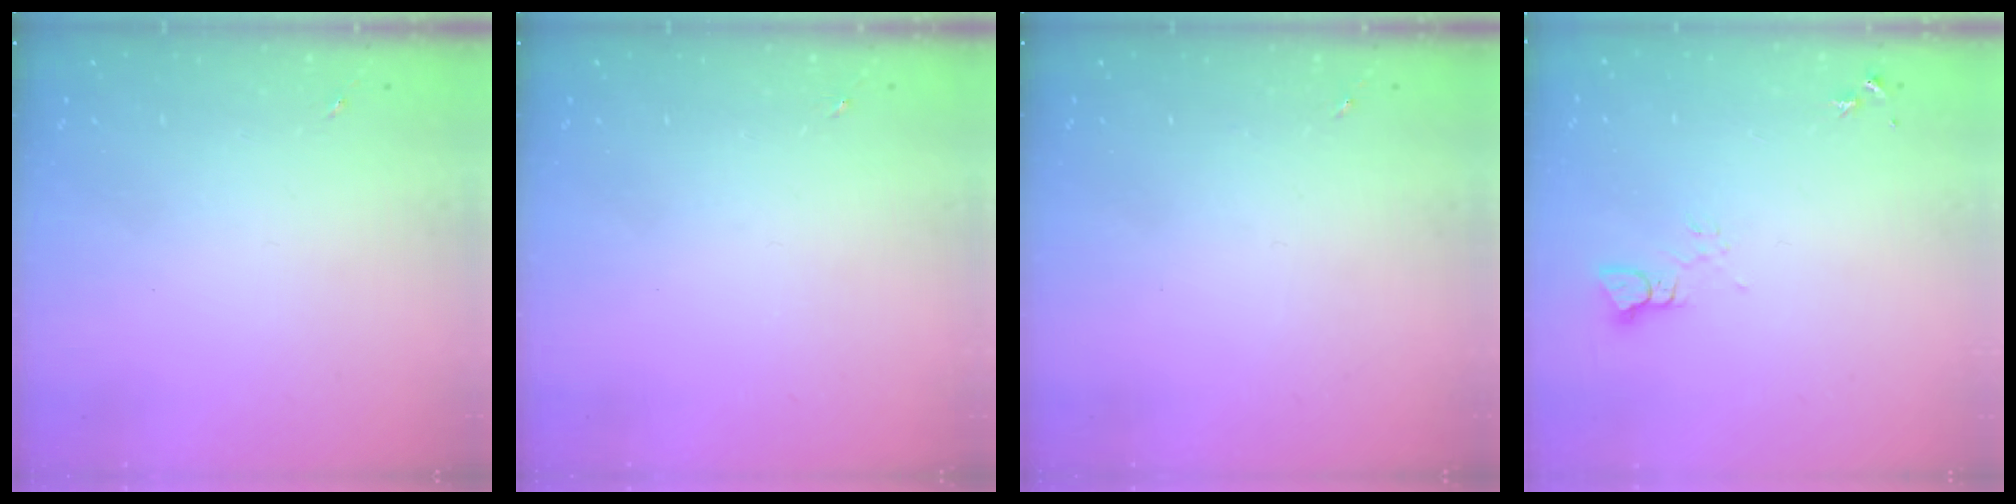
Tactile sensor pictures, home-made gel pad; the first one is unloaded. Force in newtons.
{"total": 0.0}
{"total": 0.0}
{"total": 3.2, "press": 3.2, "slide": 0.1}